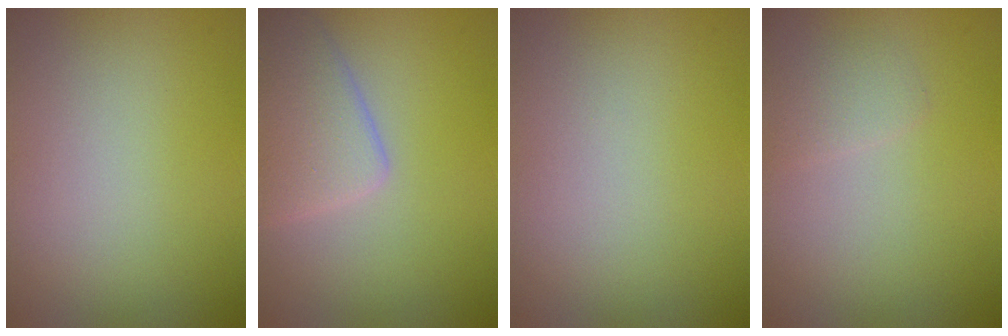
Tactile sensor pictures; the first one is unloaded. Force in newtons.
{"total": 4.0, "press": 4.0, "slide": 0.3}
{"total": 0.0}
{"total": 1.1, "press": 1.1, "slide": 0.1}